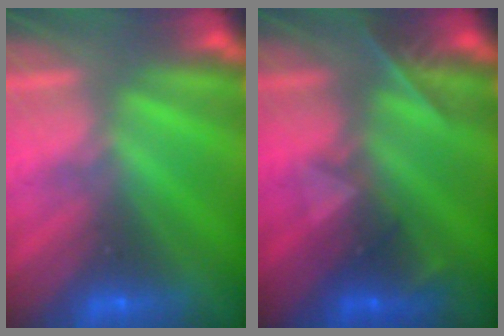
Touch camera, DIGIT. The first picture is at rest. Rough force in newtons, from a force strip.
{"total": 2.4}